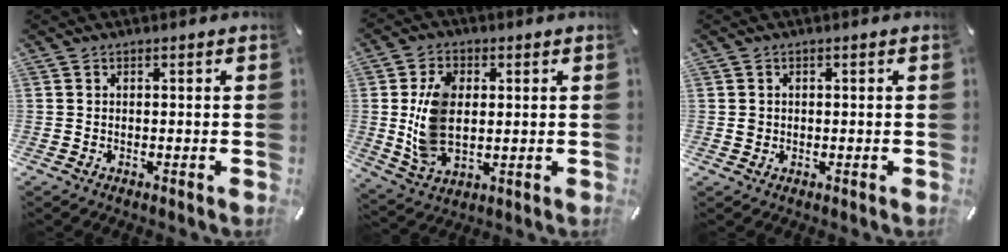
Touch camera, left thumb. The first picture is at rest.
{"total": 11.5, "force": [1.1, 8.0, 8.2], "torque": [-0.185, 0.006, 0.020]}
{"total": 1.2, "force": [0.0, 1.2, 0.3], "torque": [-0.005, 0.005, -0.002]}